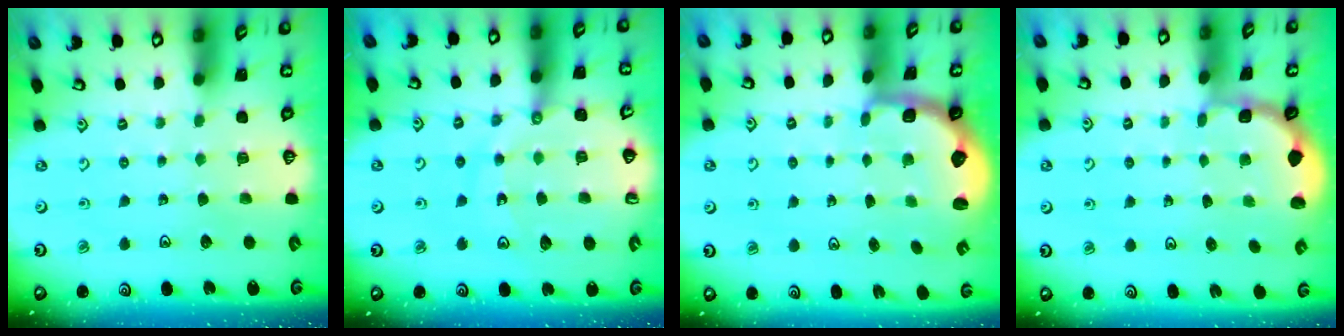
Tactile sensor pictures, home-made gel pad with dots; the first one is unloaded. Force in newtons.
{"total": 12.9, "press": 12.8, "slide": 1.6}
{"total": 2.6, "press": 2.0, "slide": 1.7}
{"total": 1.4, "press": 1.3, "slide": 0.3}